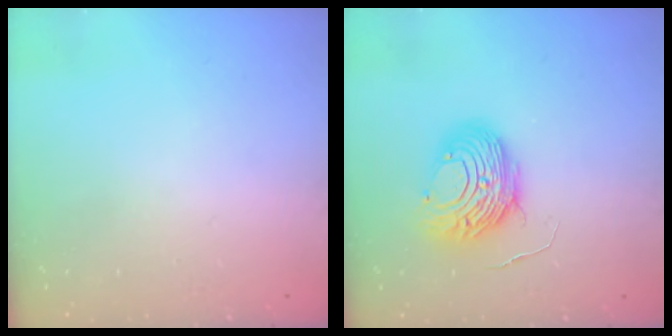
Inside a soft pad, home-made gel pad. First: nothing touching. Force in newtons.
{"total": 10.9, "press": 10.8, "slide": 1.1}